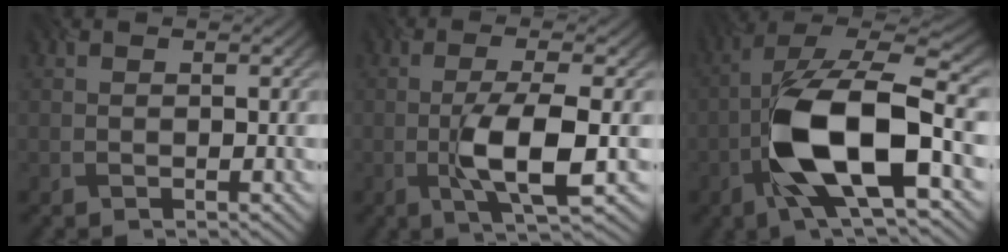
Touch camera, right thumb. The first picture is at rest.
{"total": 7.0, "force": [-1.8, 1.6, 6.5], "torque": [-0.123, 0.007, -0.032]}
{"total": 15.2, "force": [-4.4, 6.3, 13.1], "torque": [-0.247, 0.004, -0.080]}